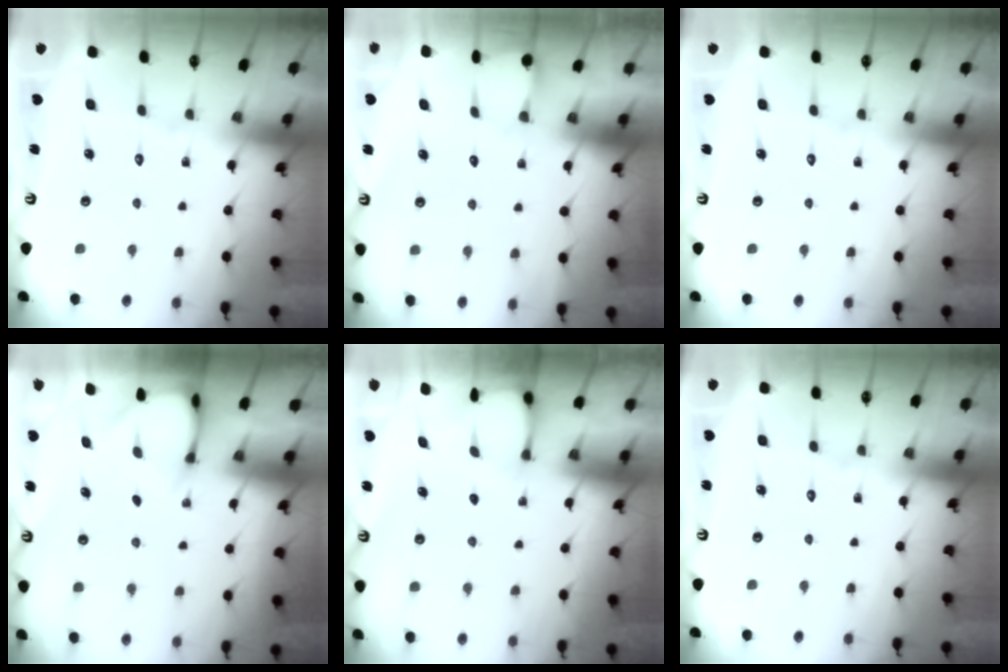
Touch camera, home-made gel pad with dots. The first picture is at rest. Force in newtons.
{"total": 2.0, "press": 2.0, "slide": 0.2}
{"total": 0.0}
{"total": 3.2, "press": 3.2, "slide": 0.2}
{"total": 3.1, "press": 3.1, "slide": 0.3}
{"total": 0.0}